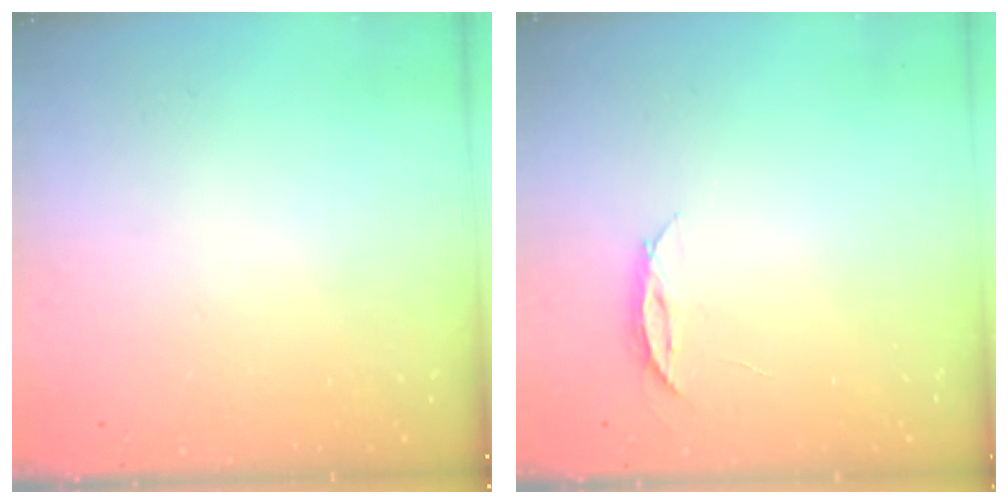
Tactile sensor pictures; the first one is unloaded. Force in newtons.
{"total": 3.7, "press": 3.6, "slide": 0.4}